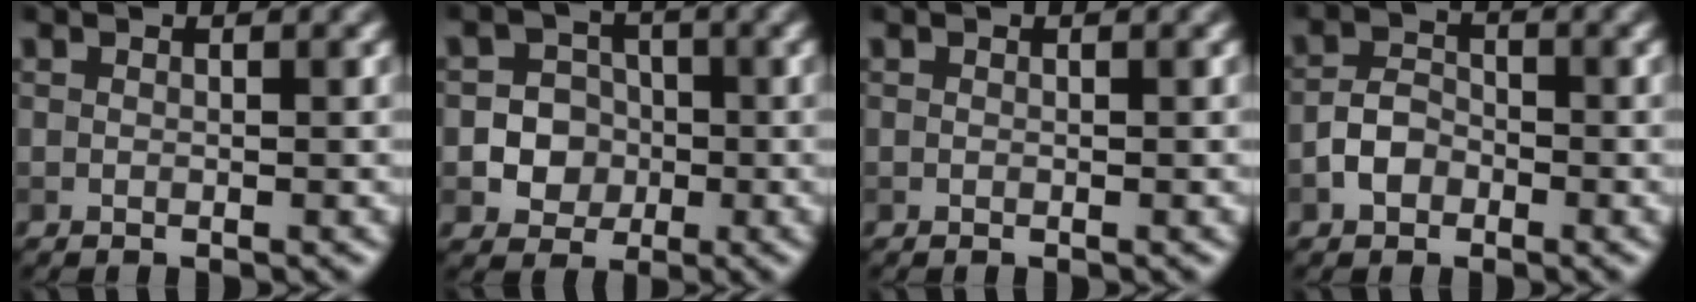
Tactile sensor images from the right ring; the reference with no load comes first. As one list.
[{"total": 5.2, "force": [-1.0, 4.9, 1.5], "torque": [-0.006, 0.014, -0.037]}, {"total": 0.0}, {"total": 2.7, "force": [-1.3, 1.9, 1.4], "torque": [-0.022, 0.007, -0.030]}]